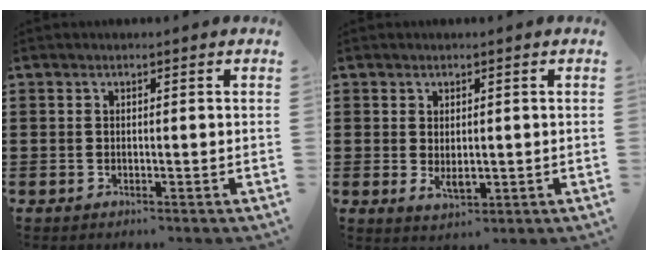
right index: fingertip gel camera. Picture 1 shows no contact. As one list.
[{"total": 2.3, "force": [0.1, 1.2, 1.9], "torque": [-0.037, 0.002, 0.003]}]